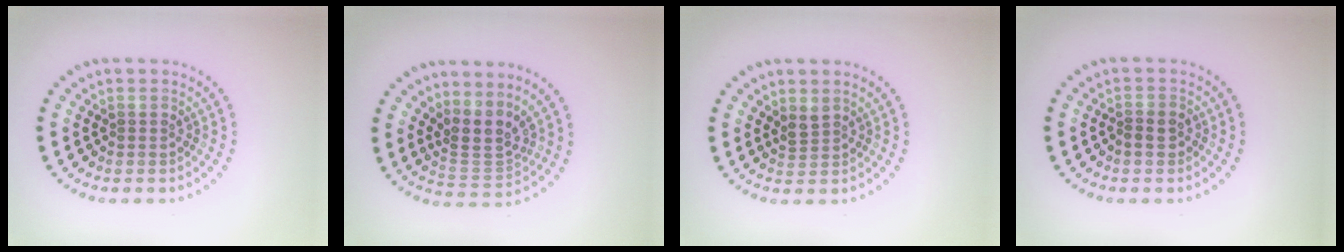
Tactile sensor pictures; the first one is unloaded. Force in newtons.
{"total": 3.0, "press": 2.2, "slide": 2.0}
{"total": 1.2, "press": 1.0, "slide": 0.7}
{"total": 1.5, "press": 1.5, "slide": 0.4}